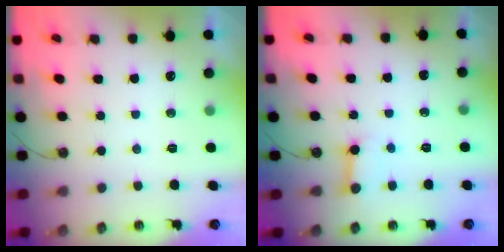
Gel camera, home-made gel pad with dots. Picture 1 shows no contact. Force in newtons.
{"total": 5.2, "press": 5.1, "slide": 0.6}